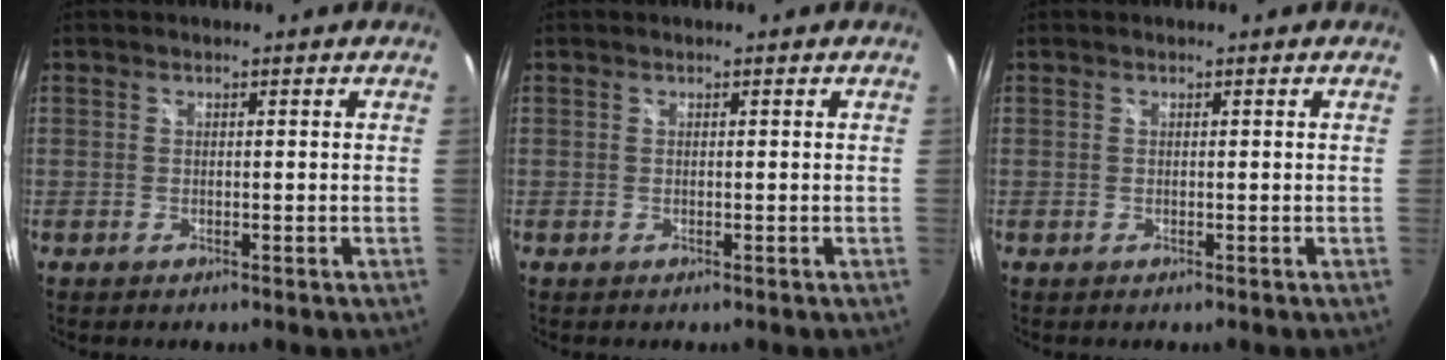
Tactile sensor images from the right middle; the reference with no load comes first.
{"total": 0.0}
{"total": 0.0}